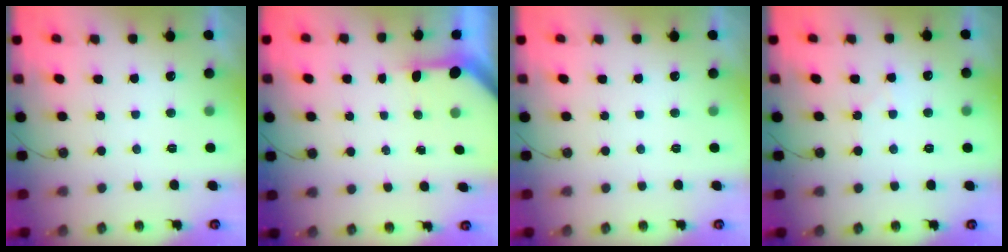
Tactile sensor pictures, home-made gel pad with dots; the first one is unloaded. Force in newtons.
{"total": 3.1, "press": 3.1, "slide": 0.3}
{"total": 0.0}
{"total": 4.7, "press": 4.6, "slide": 0.6}